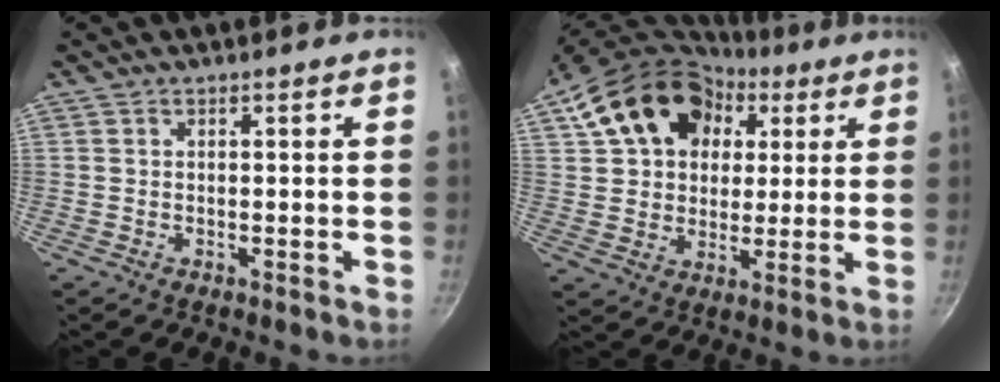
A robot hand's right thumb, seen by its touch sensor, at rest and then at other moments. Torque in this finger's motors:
{"motor_torque": [1.48, 2.28, 0.17, -0.01, 0.14]}